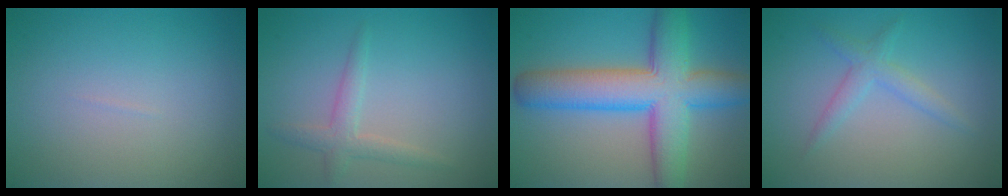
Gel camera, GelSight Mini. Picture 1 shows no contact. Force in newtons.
{"total": 2.1, "press": 2.0, "slide": 0.1}
{"total": 9.9, "press": 9.9, "slide": 0.2}
{"total": 2.0, "press": 2.0, "slide": 0.2}